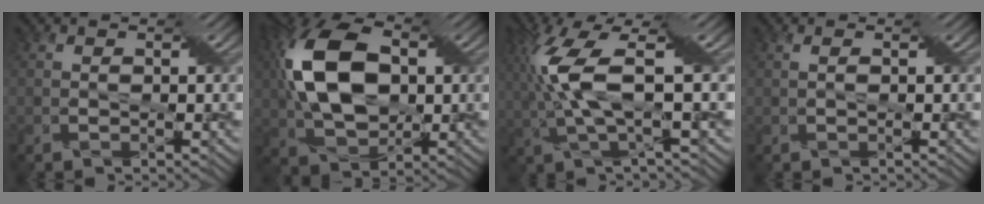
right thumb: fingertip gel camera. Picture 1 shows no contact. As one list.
[{"total": 13.8, "force": [1.9, 8.2, 11.0], "torque": [-0.246, 0.027, 0.026]}, {"total": 9.0, "force": [1.5, 1.5, 8.8], "torque": [-0.216, 0.011, 0.029]}, {"total": 1.2, "force": [0.2, 0.1, 1.1], "torque": [-0.017, 0.005, 0.009]}]